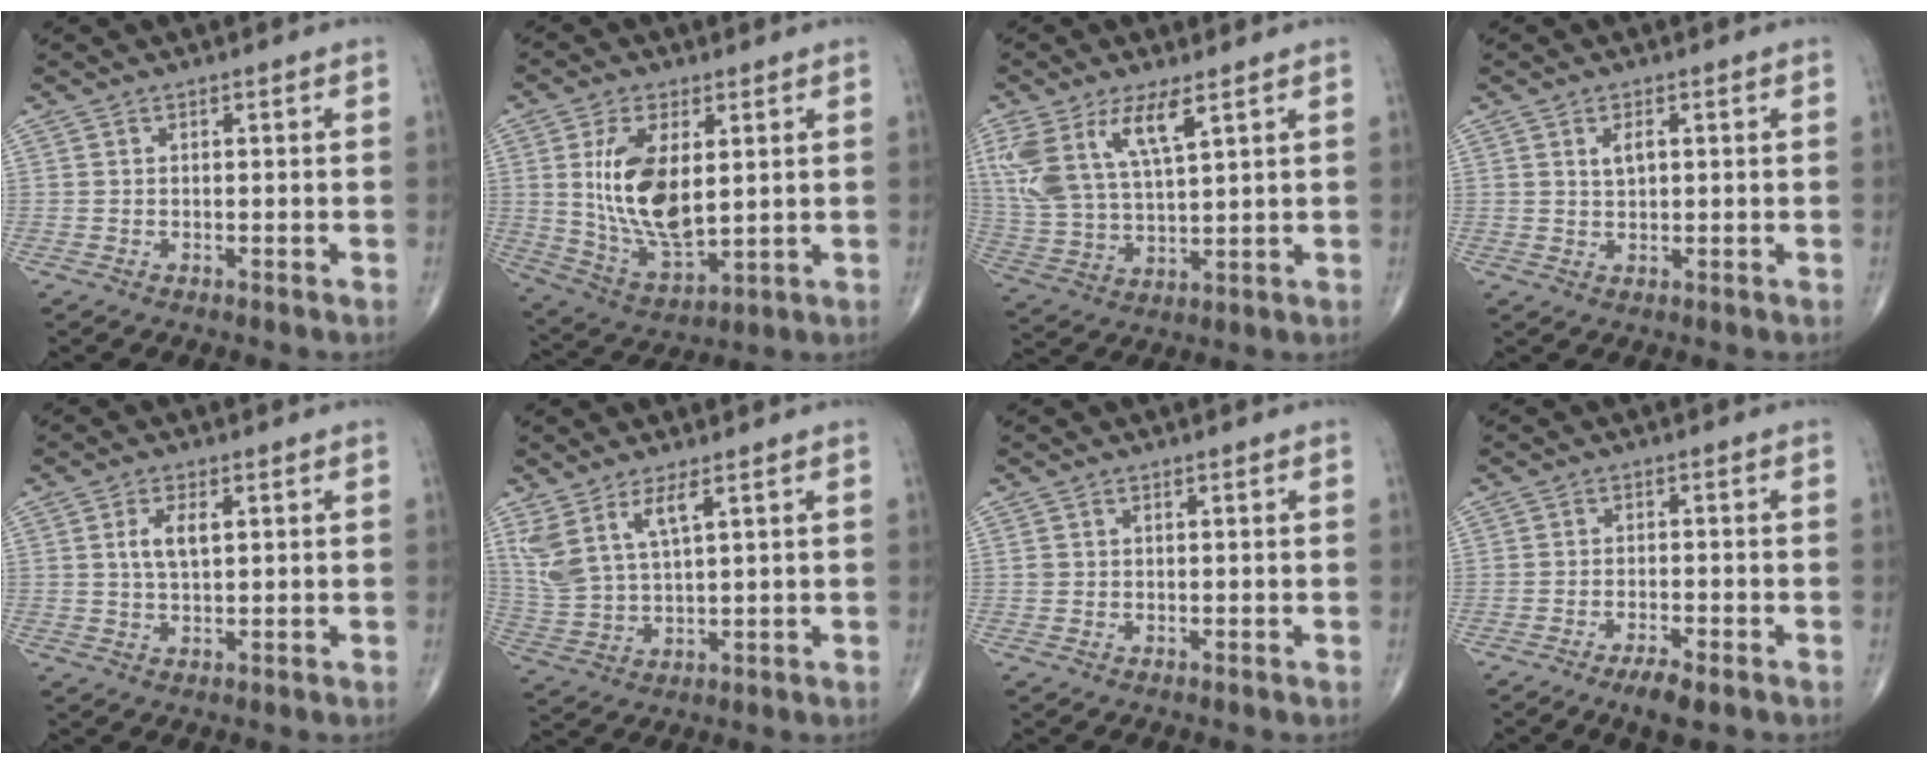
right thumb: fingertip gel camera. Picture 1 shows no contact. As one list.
[{"total": 14.7, "force": [2.5, 7.3, 12.5], "torque": [-0.230, -0.023, 0.062]}, {"total": 13.8, "force": [6.7, 5.2, 10.9], "torque": [-0.234, -0.018, 0.139]}, {"total": 2.4, "force": [0.8, 1.2, 1.9], "torque": [-0.032, -0.003, 0.015]}, {"total": 4.5, "force": [1.2, 2.1, 3.8], "torque": [-0.074, -0.001, 0.023]}, {"total": 8.5, "force": [4.5, 2.7, 6.7], "torque": [-0.154, -0.019, 0.102]}, {"total": 0.7, "force": [0.1, 0.7, 0.2], "torque": [0.000, 0.003, 0.004]}, {"total": 4.0, "force": [-2.7, 0.8, 2.9], "torque": [-0.055, 0.006, -0.045]}]